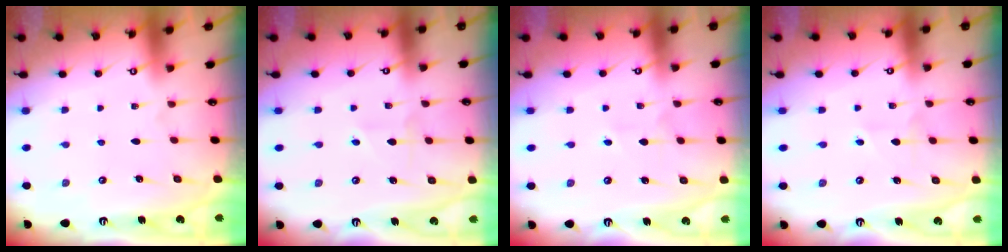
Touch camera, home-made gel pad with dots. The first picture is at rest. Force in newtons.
{"total": 3.0, "press": 2.9, "slide": 0.5}
{"total": 2.1, "press": 2.1, "slide": 0.2}
{"total": 2.3, "press": 2.3, "slide": 0.4}